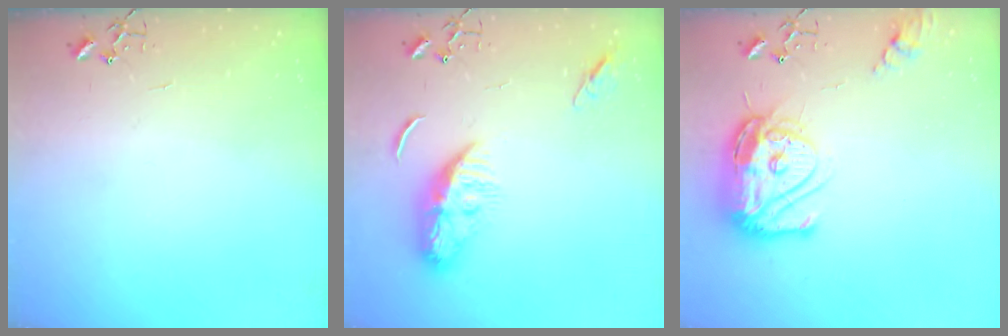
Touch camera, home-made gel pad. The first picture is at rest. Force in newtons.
{"total": 10.4, "press": 10.4, "slide": 1.2}
{"total": 18.0, "press": 17.9, "slide": 1.6}